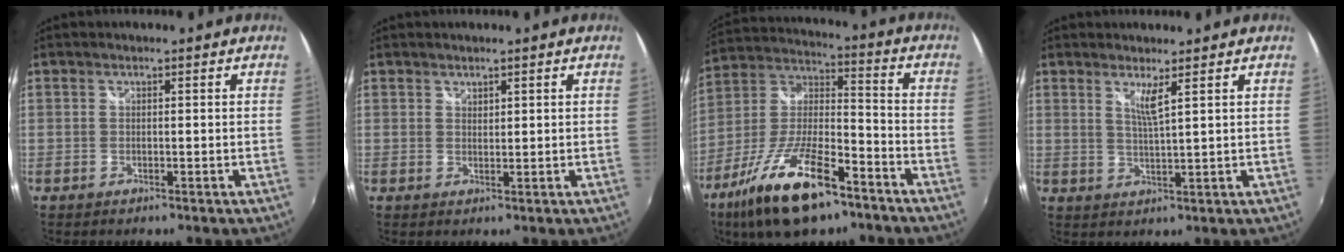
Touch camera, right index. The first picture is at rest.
{"total": 1.1, "force": [1.0, 0.4, 0.1], "torque": [0.000, 0.000, 0.018]}
{"total": 20.4, "force": [-12.4, 7.1, 14.5], "torque": [-0.295, -0.026, -0.225]}
{"total": 3.1, "force": [1.9, -0.3, 2.5], "torque": [-0.050, -0.011, 0.031]}